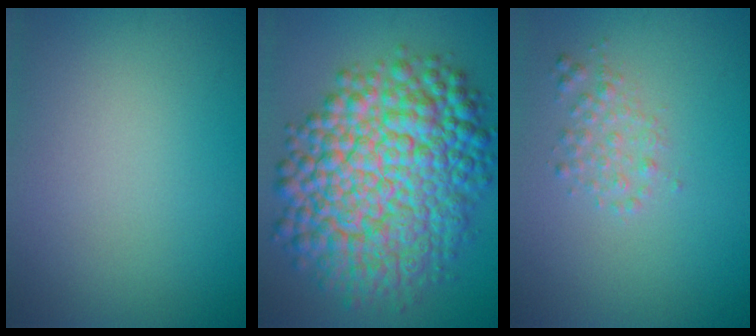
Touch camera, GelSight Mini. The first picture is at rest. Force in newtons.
{"total": 13.9, "press": 13.9, "slide": 0.3}
{"total": 1.6, "press": 1.6, "slide": 0.1}